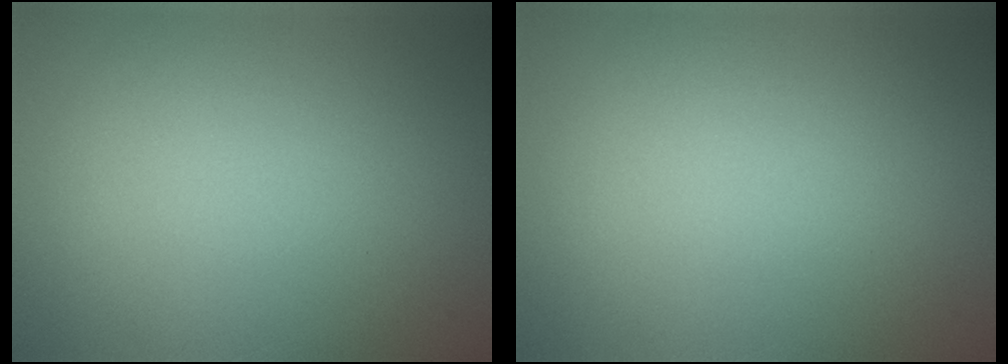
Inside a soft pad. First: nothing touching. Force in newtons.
{"total": 0.0}